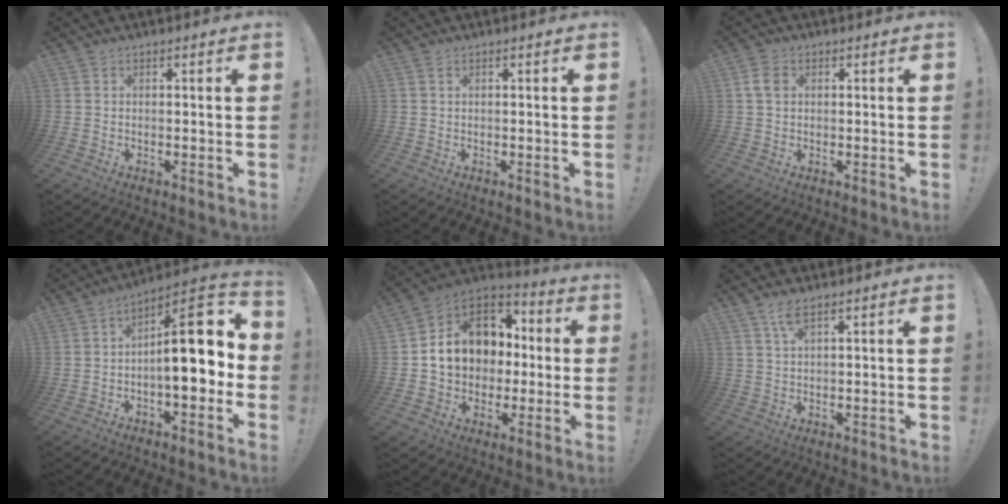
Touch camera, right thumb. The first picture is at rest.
{"total": 0.6, "force": [0.3, 0.1, 0.5], "torque": [-0.014, 0.003, 0.006]}
{"total": 4.0, "force": [1.0, 2.7, 2.7], "torque": [-0.051, 0.006, 0.021]}
{"total": 16.1, "force": [0.0, 6.3, 14.8], "torque": [-0.198, 0.004, -0.003]}
{"total": 14.2, "force": [1.9, 12.0, 7.4], "torque": [-0.104, 0.000, 0.052]}
{"total": 3.9, "force": [2.5, 0.9, 2.8], "torque": [-0.058, -0.006, 0.043]}